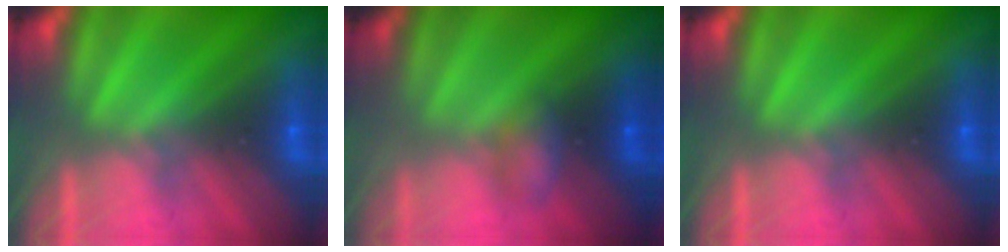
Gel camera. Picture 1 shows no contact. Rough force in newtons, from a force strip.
{"total": 2.7}
{"total": 0.0}